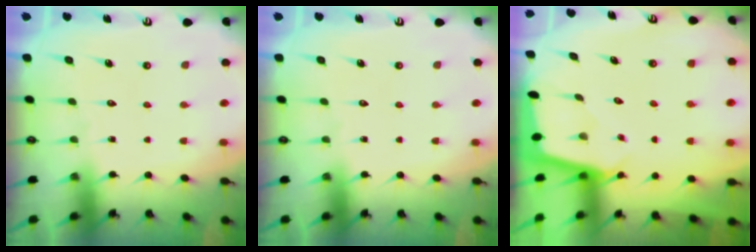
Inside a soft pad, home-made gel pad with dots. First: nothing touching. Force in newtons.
{"total": 0.0}
{"total": 1.8, "press": 1.7, "slide": 0.2}